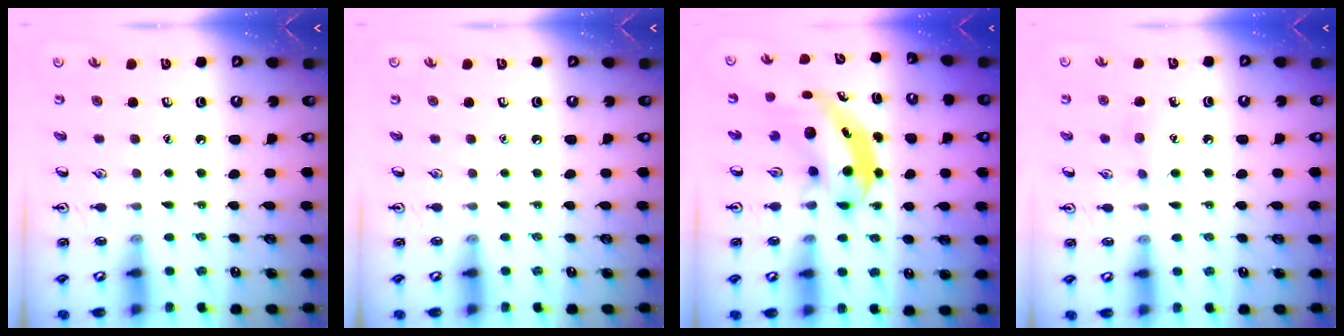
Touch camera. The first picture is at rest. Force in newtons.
{"total": 0.0}
{"total": 5.7, "press": 5.4, "slide": 1.5}
{"total": 7.7, "press": 7.4, "slide": 1.9}